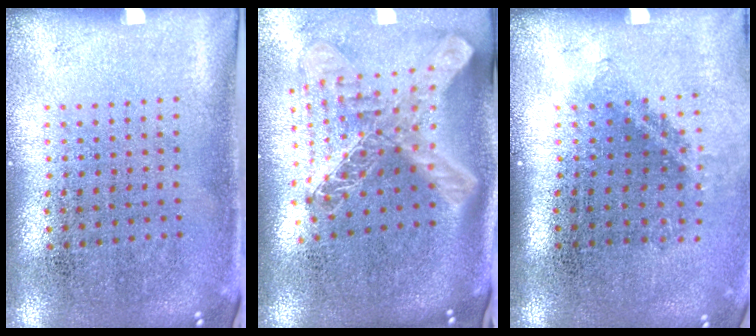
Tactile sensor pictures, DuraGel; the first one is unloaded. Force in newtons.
{"total": 2.9, "press": 2.1, "slide": 2.0}
{"total": 1.5, "press": 1.0, "slide": 1.0}